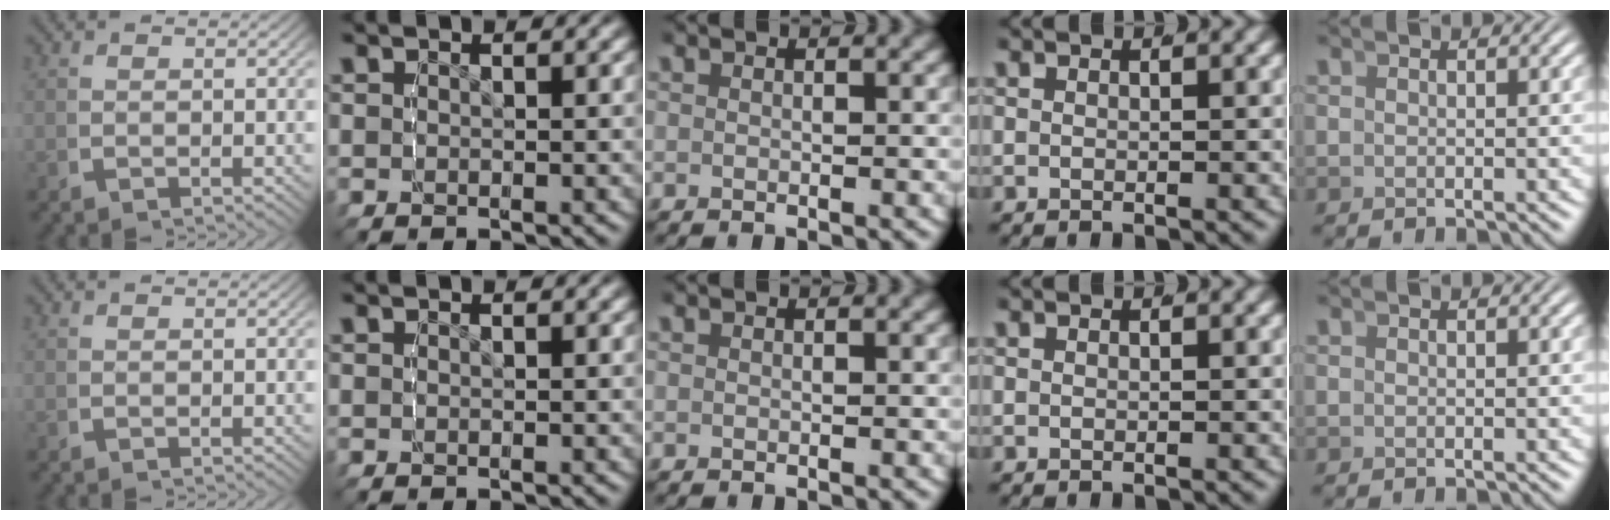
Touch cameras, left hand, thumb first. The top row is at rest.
{}